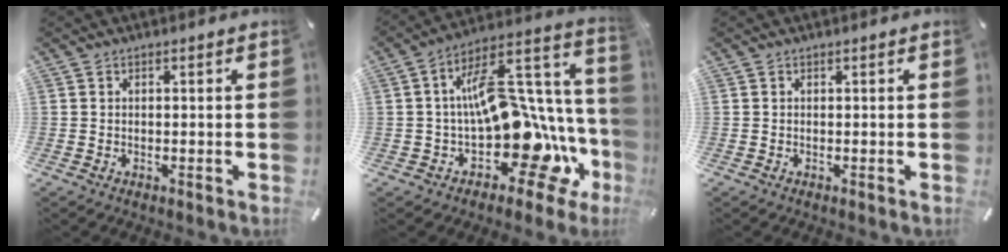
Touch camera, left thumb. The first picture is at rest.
{"total": 22.1, "force": [-1.6, 11.9, 18.5], "torque": [-0.284, -0.027, -0.023]}
{"total": 0.0}